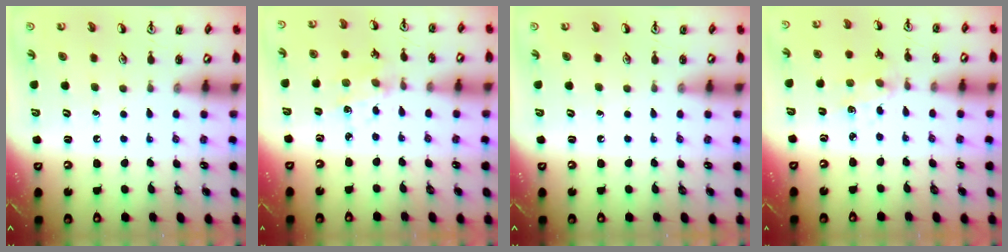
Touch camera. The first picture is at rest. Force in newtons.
{"total": 2.3, "press": 2.3, "slide": 0.3}
{"total": 0.0}
{"total": 2.0, "press": 2.0, "slide": 0.4}